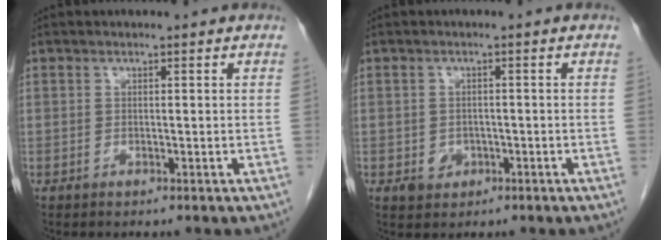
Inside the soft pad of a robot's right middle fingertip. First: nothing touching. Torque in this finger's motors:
{"motor_torque": [0.42, -0.07, 0.02, 0.00]}